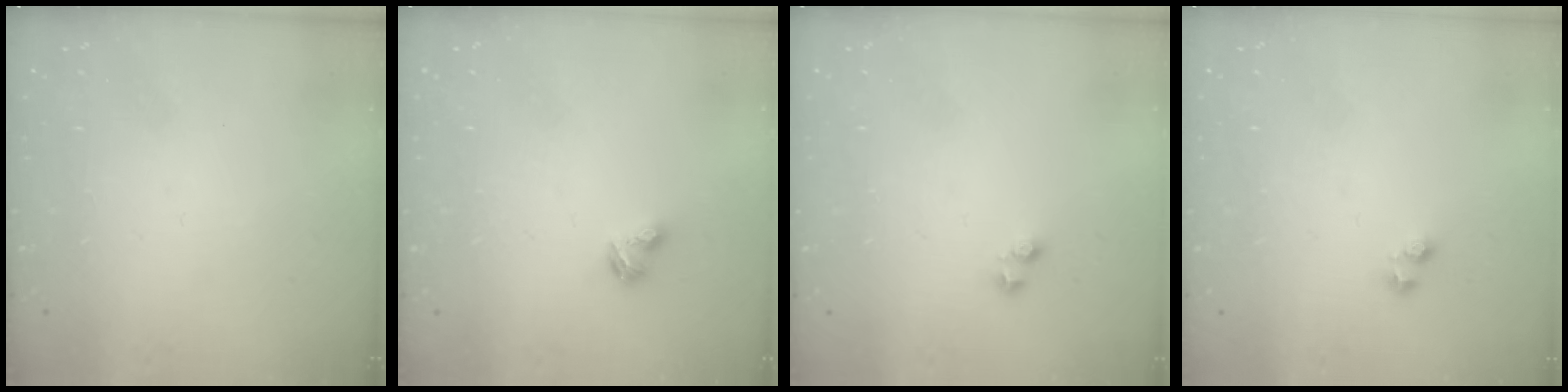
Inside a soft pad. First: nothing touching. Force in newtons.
{"total": 3.3, "press": 3.2, "slide": 0.5}
{"total": 2.2, "press": 2.0, "slide": 0.9}
{"total": 2.1, "press": 1.9, "slide": 0.9}